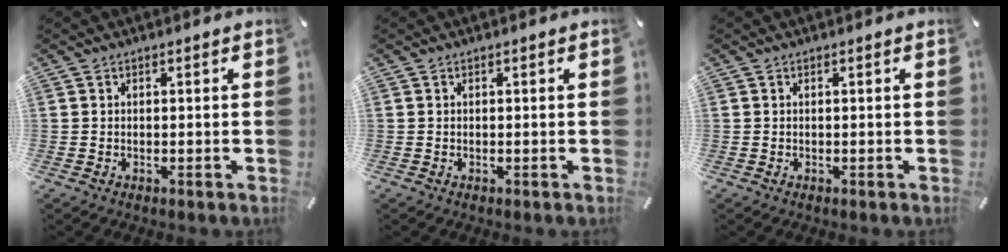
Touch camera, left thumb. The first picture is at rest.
{"total": 0.0}
{"total": 0.0}